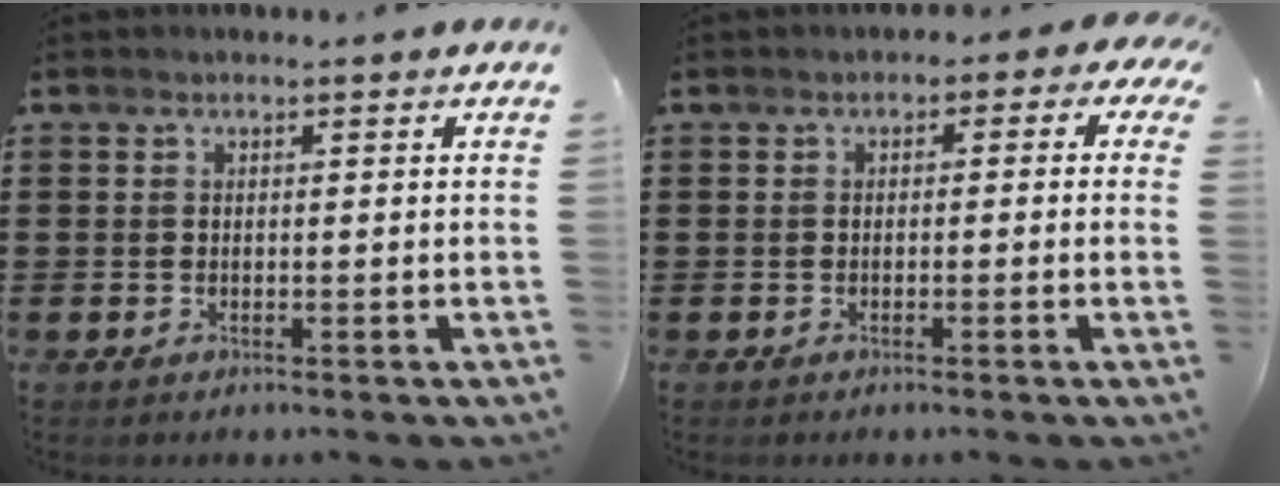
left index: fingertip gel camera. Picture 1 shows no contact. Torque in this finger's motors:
{"motor_torque": [2.01, -0.13, 0.76, 0.08]}